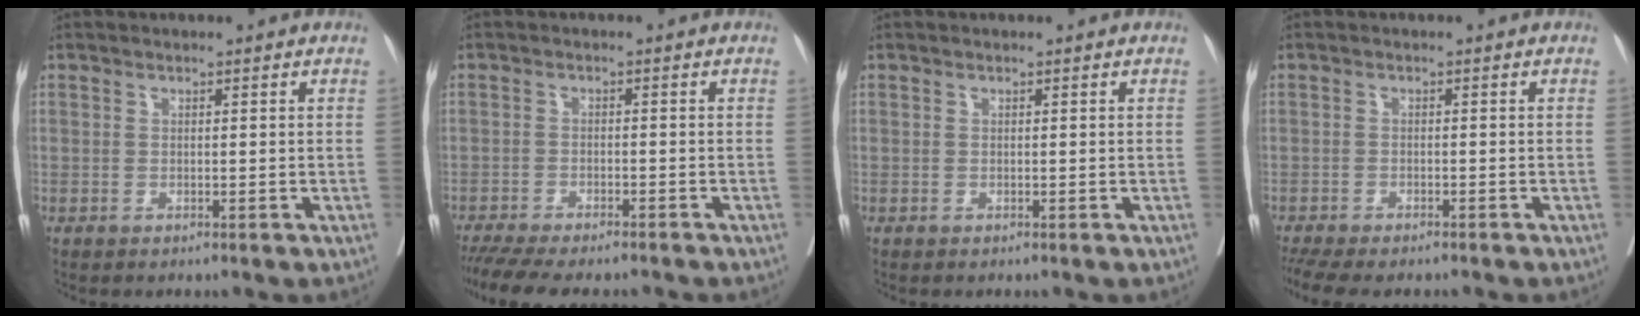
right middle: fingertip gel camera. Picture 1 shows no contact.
{"total": 12.2, "force": [-10.7, 2.3, 5.5], "torque": [-0.091, -0.013, -0.155]}
{"total": 0.0}
{"total": 7.6, "force": [-6.3, 1.8, 3.7], "torque": [-0.064, -0.005, -0.099]}